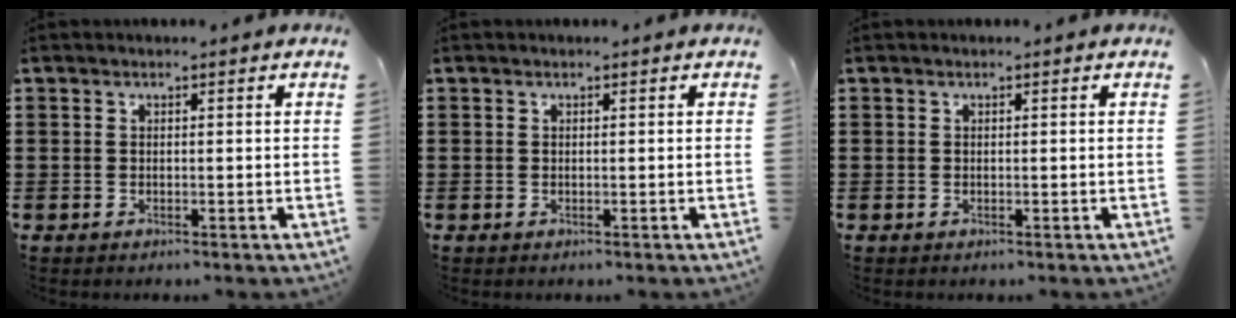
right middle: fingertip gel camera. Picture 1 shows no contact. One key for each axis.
{"total": 0.0}
{"total": 0.0}